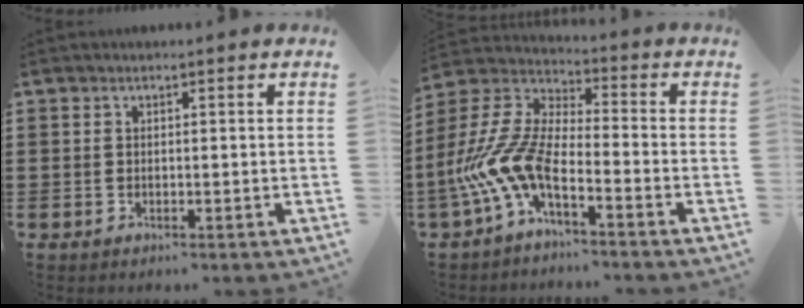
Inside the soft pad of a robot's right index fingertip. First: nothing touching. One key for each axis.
{"total": 9.3, "fx": -4.9, "fy": 3.4, "fz": 7.2, "tx": -0.203, "ty": -0.030, "tz": -0.109}